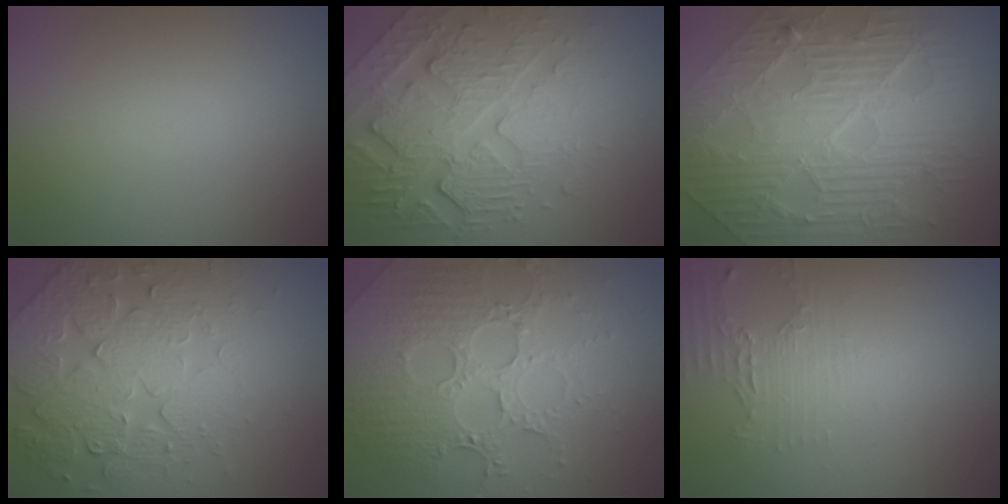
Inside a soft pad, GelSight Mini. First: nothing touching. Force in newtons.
{"total": 7.8, "press": 5.5, "slide": 5.5}
{"total": 11.5, "press": 7.6, "slide": 8.6}
{"total": 6.6, "press": 5.5, "slide": 3.6}
{"total": 6.9, "press": 5.3, "slide": 4.5}
{"total": 2.3, "press": 1.6, "slide": 1.6}